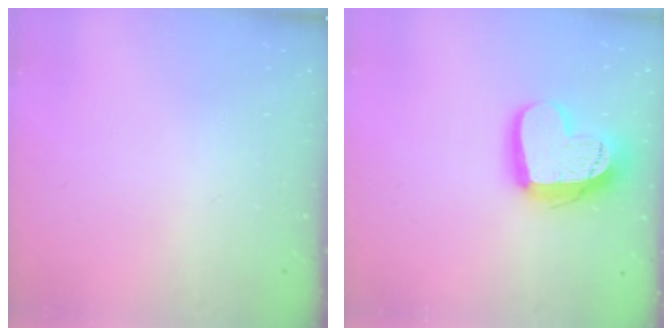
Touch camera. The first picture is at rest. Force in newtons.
{"total": 19.0, "press": 18.9, "slide": 1.6}